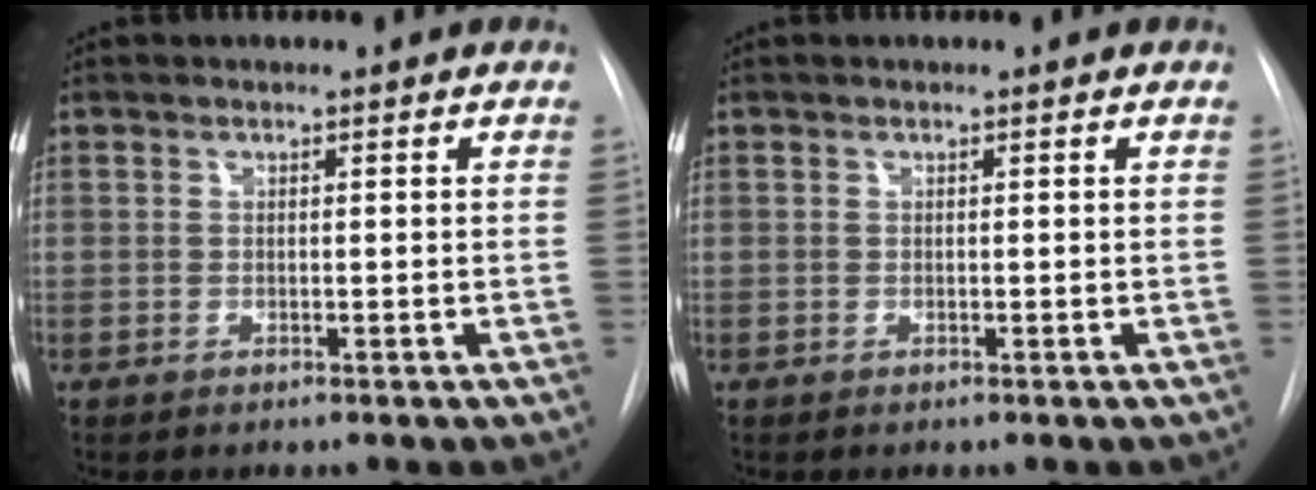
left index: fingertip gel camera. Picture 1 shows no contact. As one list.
[{"total": 0.0}]